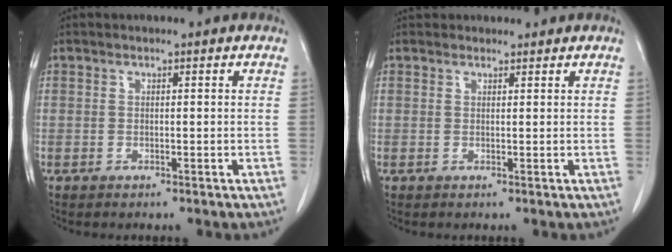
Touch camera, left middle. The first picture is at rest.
{"total": 1.7, "force": [1.6, 0.6, -0.2], "torque": [0.004, 0.017, 0.024]}